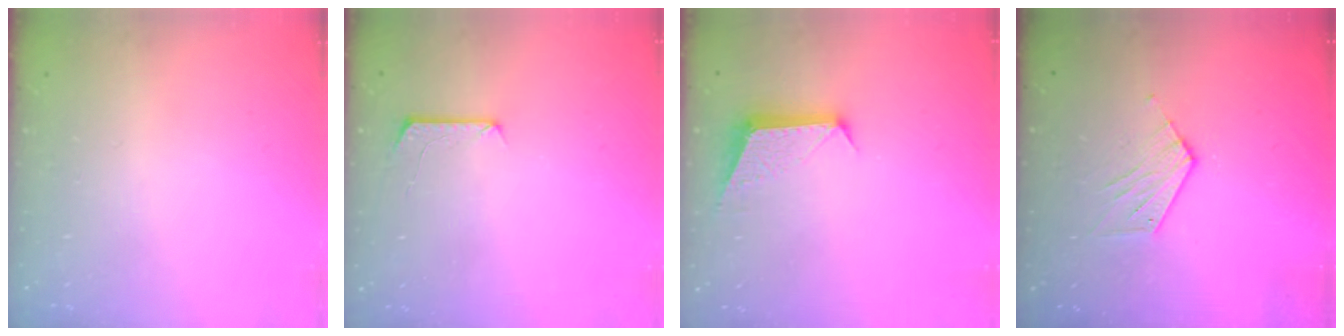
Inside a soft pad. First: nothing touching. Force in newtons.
{"total": 7.4, "press": 7.3, "slide": 0.7}
{"total": 9.0, "press": 9.0, "slide": 0.5}
{"total": 6.1, "press": 6.1, "slide": 0.3}